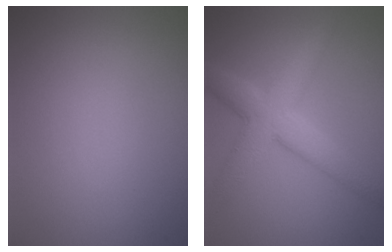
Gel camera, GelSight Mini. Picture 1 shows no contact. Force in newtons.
{"total": 5.6, "press": 5.6, "slide": 0.2}